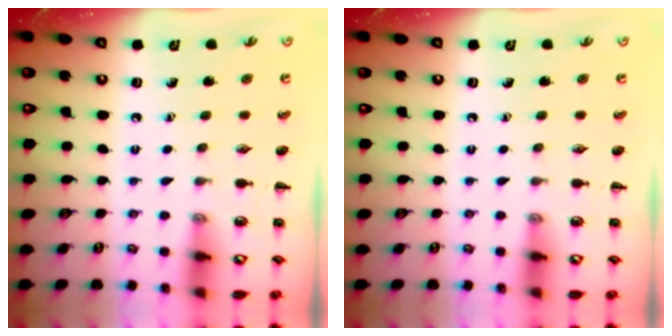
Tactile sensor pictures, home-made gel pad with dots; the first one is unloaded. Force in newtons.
{"total": 0.0}